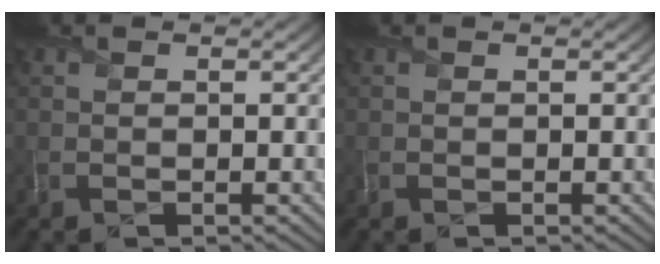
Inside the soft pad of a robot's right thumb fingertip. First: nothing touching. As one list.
[{"total": 0.0}]